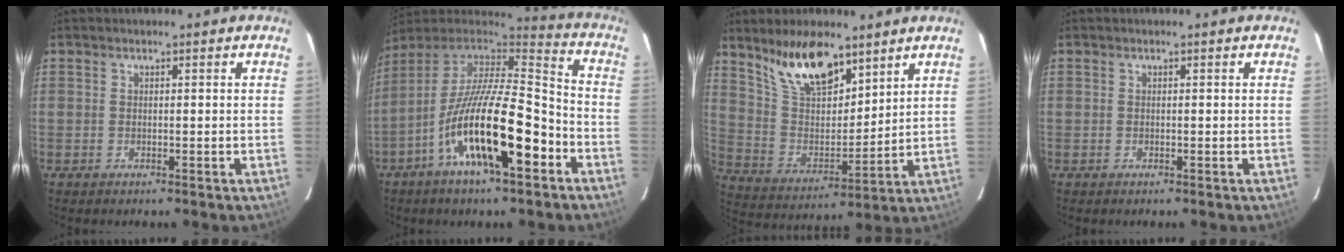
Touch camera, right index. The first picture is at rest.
{"total": 21.1, "force": [-9.4, 5.9, 18.0], "torque": [-0.314, -0.023, -0.173]}
{"total": 15.0, "force": [10.6, 5.9, 8.9], "torque": [-0.169, 0.009, 0.208]}
{"total": 0.0}